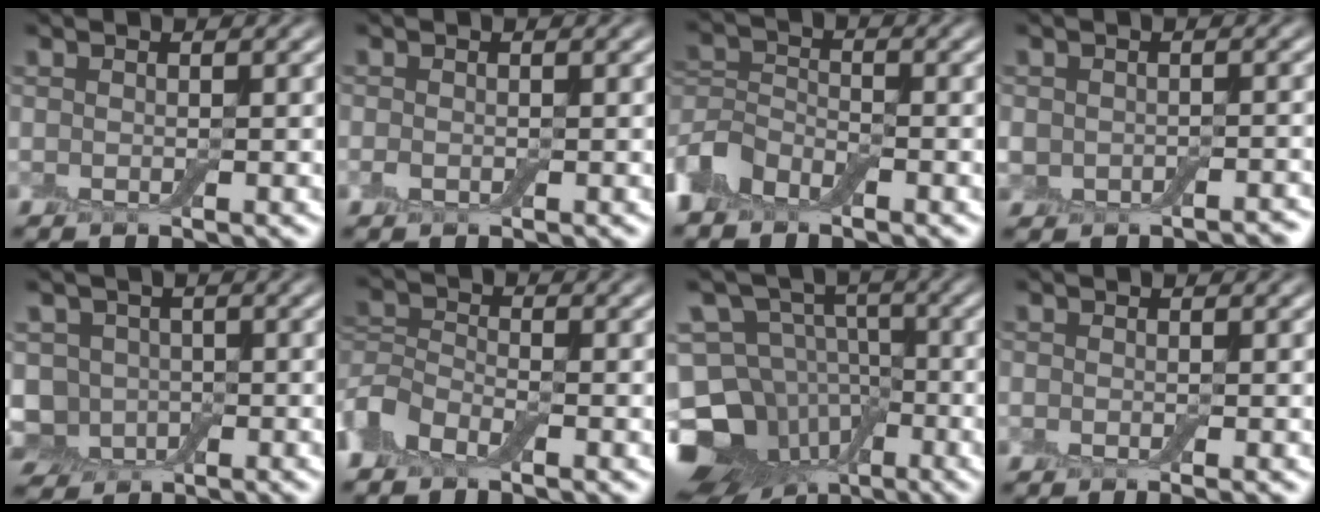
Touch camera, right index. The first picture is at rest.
{"total": 0.6, "force": [-0.2, 0.5, 0.4], "torque": [-0.007, -0.002, -0.005]}
{"total": 4.3, "force": [-2.7, 2.6, 2.1], "torque": [-0.046, -0.004, -0.068]}
{"total": 3.3, "force": [-1.7, 2.6, 1.2], "torque": [-0.007, -0.014, -0.029]}
{"total": 4.9, "force": [-1.4, 4.3, 2.0], "torque": [-0.028, 0.003, -0.039]}
{"total": 4.0, "force": [-2.4, 2.3, 2.3], "torque": [-0.051, -0.004, -0.063]}
{"total": 14.3, "force": [-8.0, 10.4, 5.6], "torque": [-0.114, -0.018, -0.124]}
{"total": 0.9, "force": [-0.5, 0.1, 0.8], "torque": [-0.010, -0.005, -0.009]}